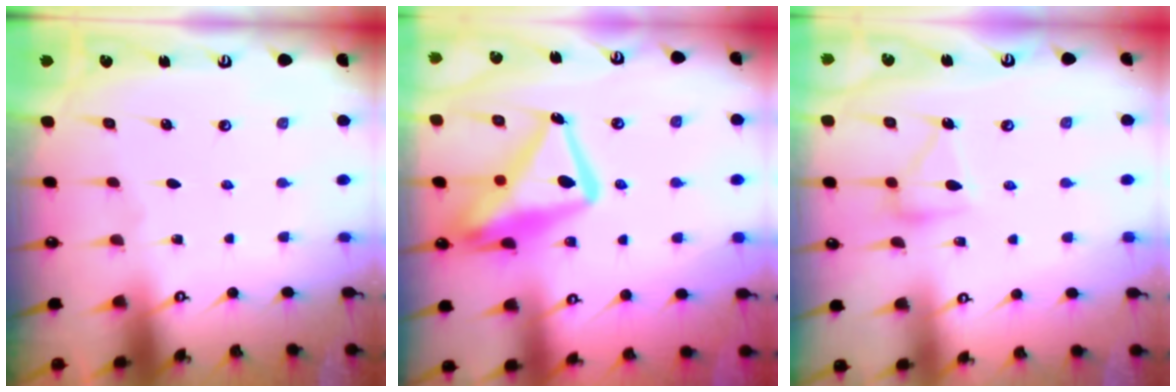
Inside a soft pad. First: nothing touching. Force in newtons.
{"total": 17.6, "press": 17.5, "slide": 1.7}
{"total": 11.4, "press": 11.4, "slide": 0.7}